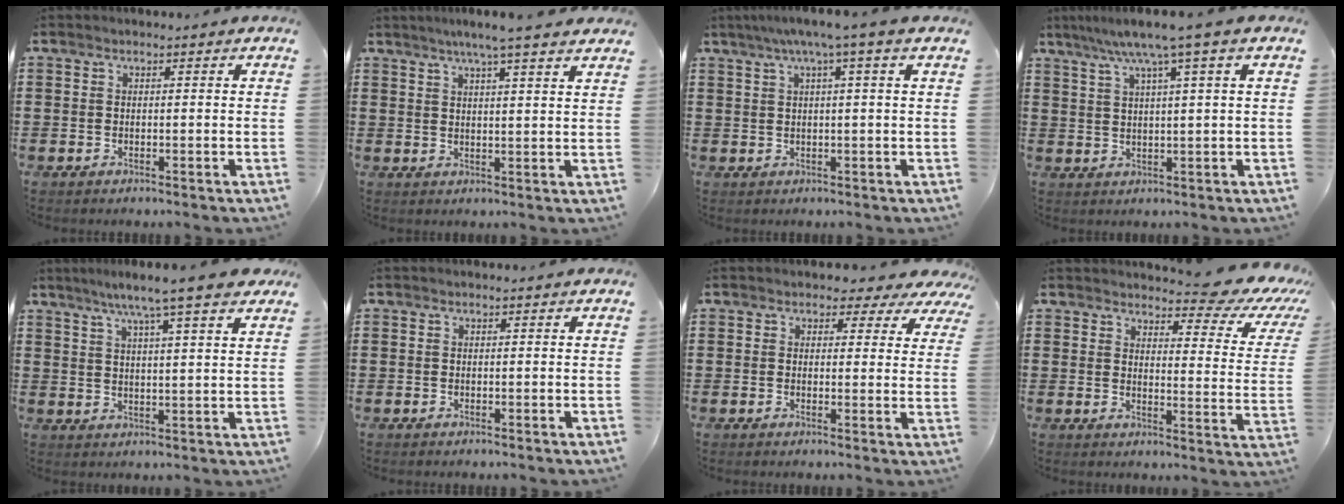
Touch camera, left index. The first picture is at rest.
{"total": 4.7, "force": [3.7, -0.6, 2.7], "torque": [-0.063, -0.008, 0.064]}
{"total": 3.5, "force": [1.5, -0.6, 3.2], "torque": [-0.062, -0.002, 0.021]}
{"total": 6.1, "force": [3.6, -0.5, 5.0], "torque": [-0.107, -0.005, 0.056]}
{"total": 7.2, "force": [5.7, -0.1, 4.4], "torque": [-0.102, -0.012, 0.097]}
{"total": 0.0}
{"total": 2.4, "force": [1.6, 1.5, 0.8], "torque": [-0.012, -0.004, 0.023]}
{"total": 5.8, "force": [5.2, 0.9, 2.6], "torque": [-0.045, -0.041, 0.083]}